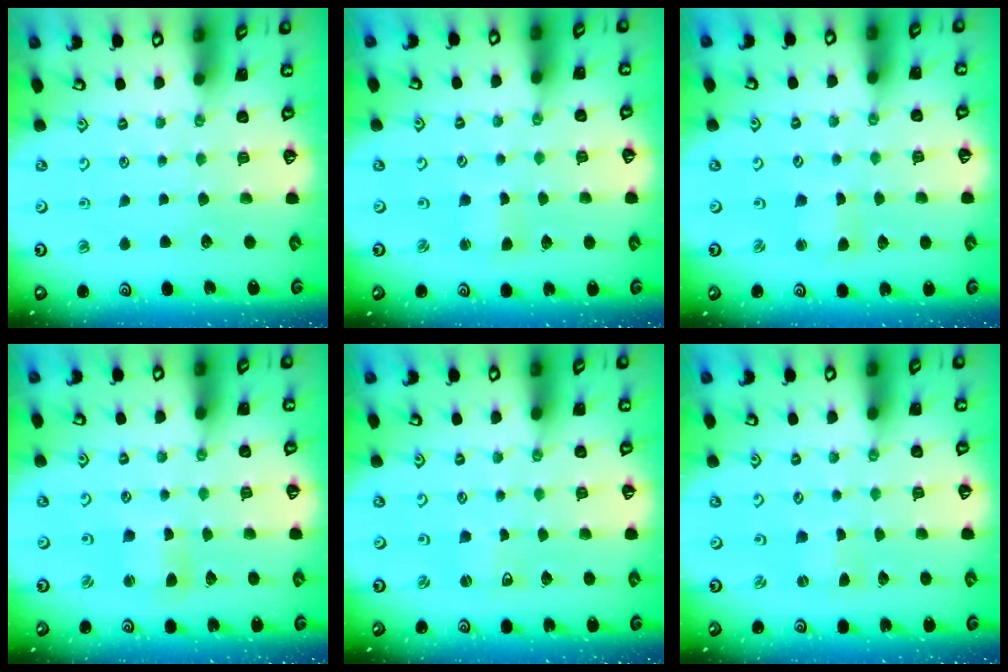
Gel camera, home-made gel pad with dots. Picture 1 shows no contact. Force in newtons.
{"total": 1.2, "press": 1.2, "slide": 0.2}
{"total": 2.2, "press": 2.2, "slide": 0.2}
{"total": 2.7, "press": 2.7, "slide": 0.4}
{"total": 1.9, "press": 1.8, "slide": 0.4}
{"total": 0.0}